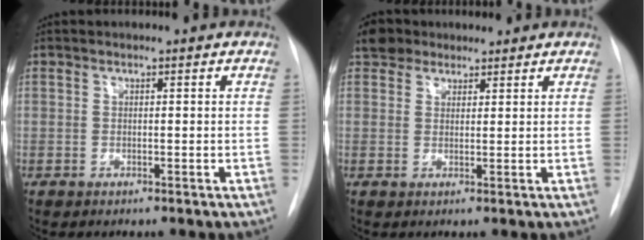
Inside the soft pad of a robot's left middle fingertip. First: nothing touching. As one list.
[{"total": 4.4, "force": [3.4, 2.6, 0.8], "torque": [-0.019, 0.024, 0.059]}]